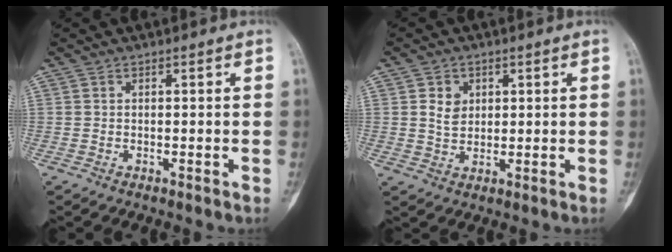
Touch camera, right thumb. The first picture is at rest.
{"total": 4.3, "force": [1.2, 3.4, 2.2], "torque": [-0.020, -0.006, 0.024]}